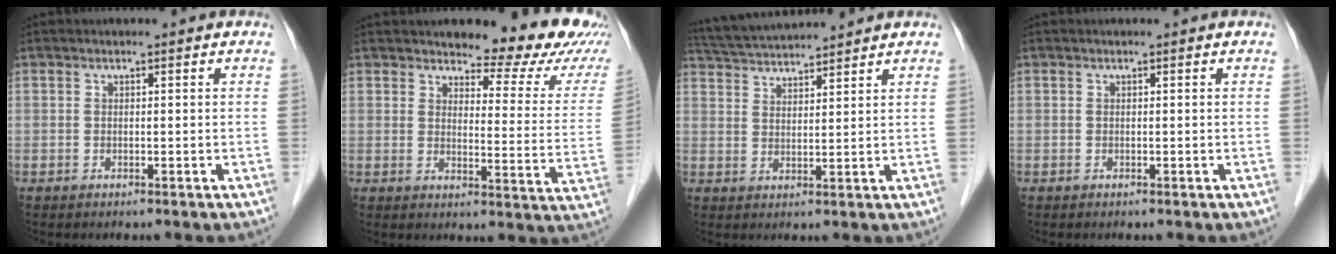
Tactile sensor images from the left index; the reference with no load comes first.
{"total": 14.3, "force": [12.5, 3.4, 5.9], "torque": [-0.053, -0.045, 0.124]}
{"total": 8.9, "force": [8.6, -0.1, 2.5], "torque": [-0.056, 0.031, 0.150]}
{"total": 0.0}